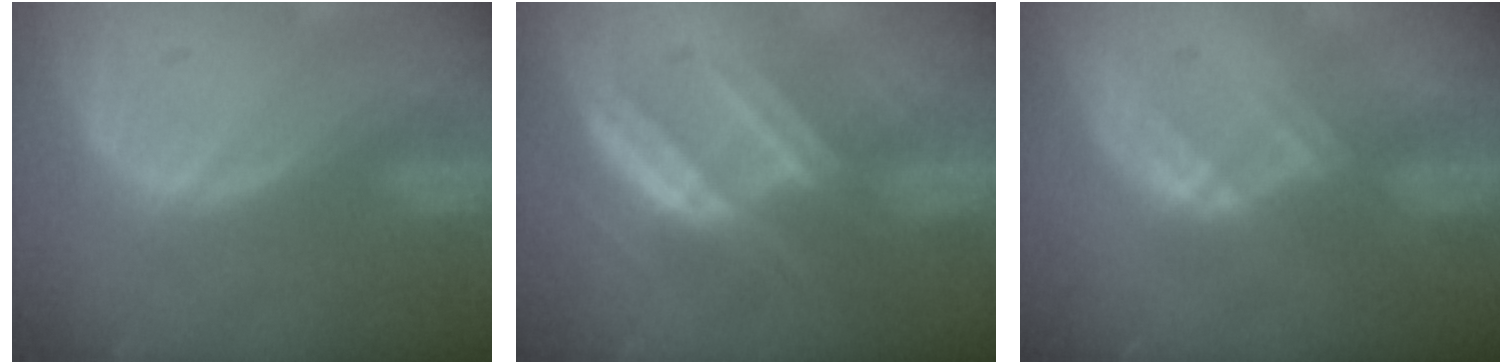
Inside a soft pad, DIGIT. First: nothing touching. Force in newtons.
{"total": 7.7, "press": 6.9, "slide": 3.5}
{"total": 2.6, "press": 2.5, "slide": 0.7}